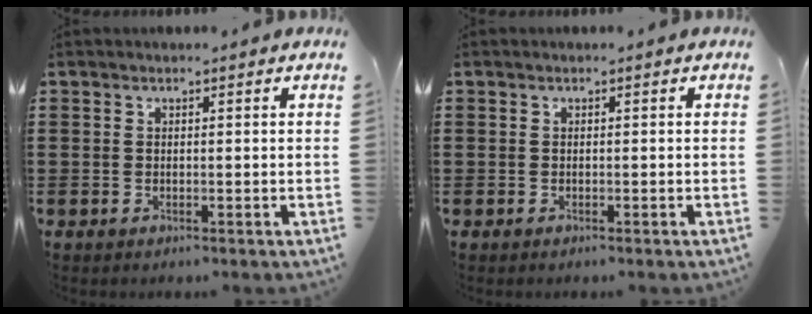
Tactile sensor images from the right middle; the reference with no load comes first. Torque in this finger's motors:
{"motor_torque": [-0.61, -0.19, -0.02, 0.02]}